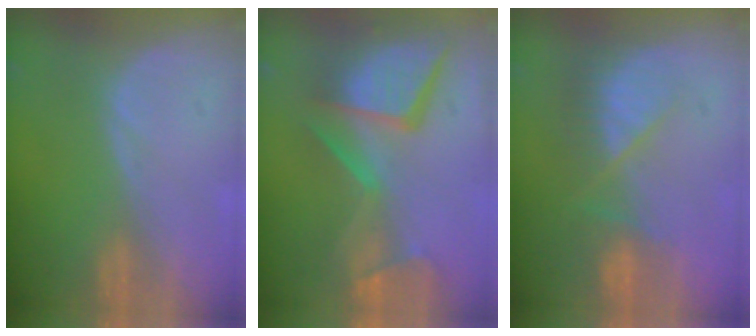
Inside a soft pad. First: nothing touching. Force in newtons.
{"total": 13.7, "press": 11.2, "slide": 7.9}
{"total": 7.6, "press": 6.7, "slide": 3.6}